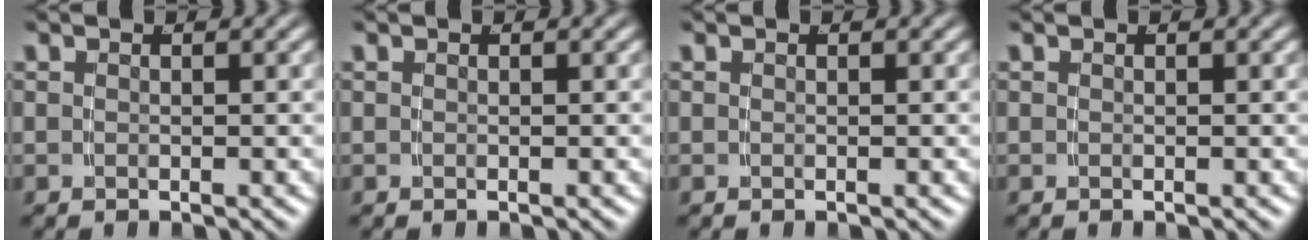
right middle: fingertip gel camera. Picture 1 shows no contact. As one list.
[{"total": 0.0}, {"total": 0.0}, {"total": 0.0}]